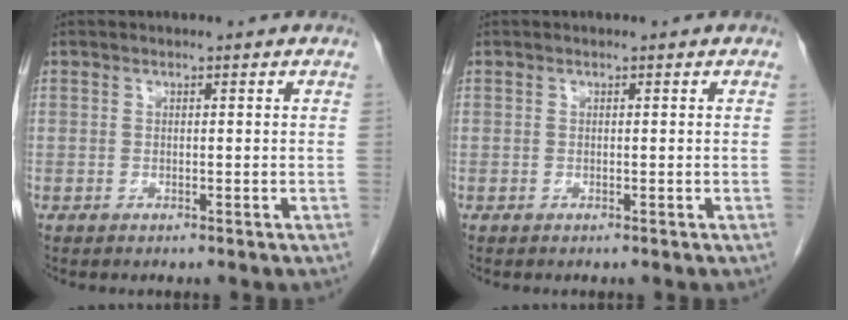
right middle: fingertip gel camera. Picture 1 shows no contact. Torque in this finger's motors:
{"motor_torque": [0.00, 0.00, 0.00, -0.01]}